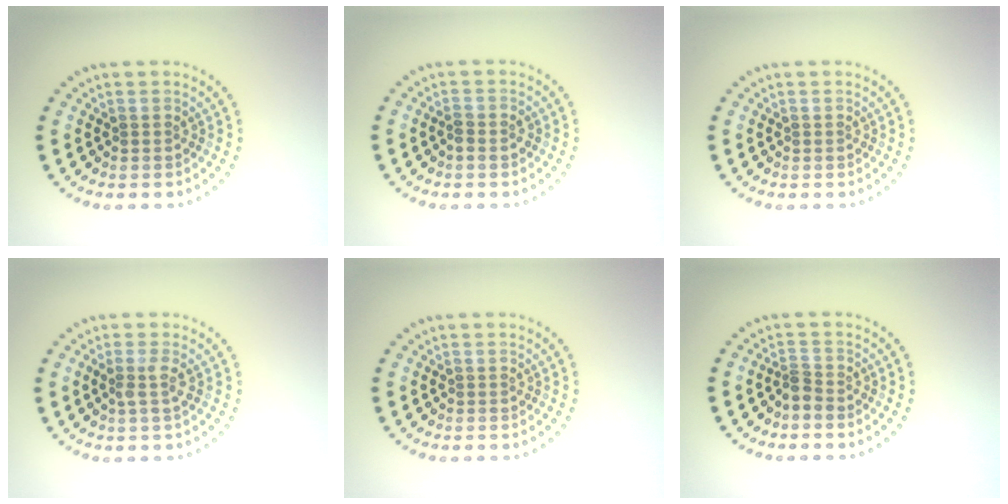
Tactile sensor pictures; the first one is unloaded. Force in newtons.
{"total": 1.1, "press": 1.0, "slide": 0.2}
{"total": 0.0}
{"total": 1.2, "press": 1.0, "slide": 0.6}
{"total": 0.0}
{"total": 1.7, "press": 1.2, "slide": 1.1}